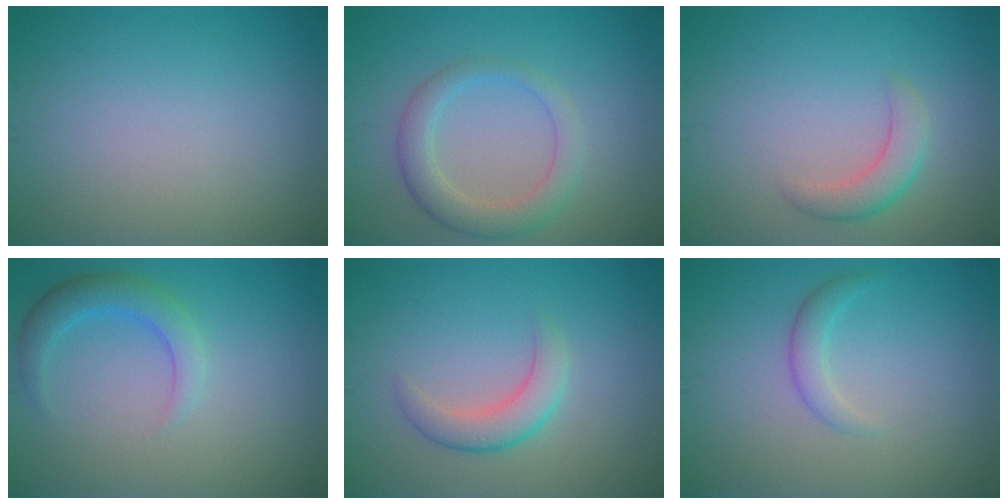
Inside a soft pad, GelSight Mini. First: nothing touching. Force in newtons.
{"total": 3.5, "press": 3.5, "slide": 0.3}
{"total": 2.5, "press": 2.5, "slide": 0.0}
{"total": 2.9, "press": 2.9, "slide": 0.1}
{"total": 2.9, "press": 2.9, "slide": 0.2}
{"total": 1.6, "press": 1.6, "slide": 0.1}